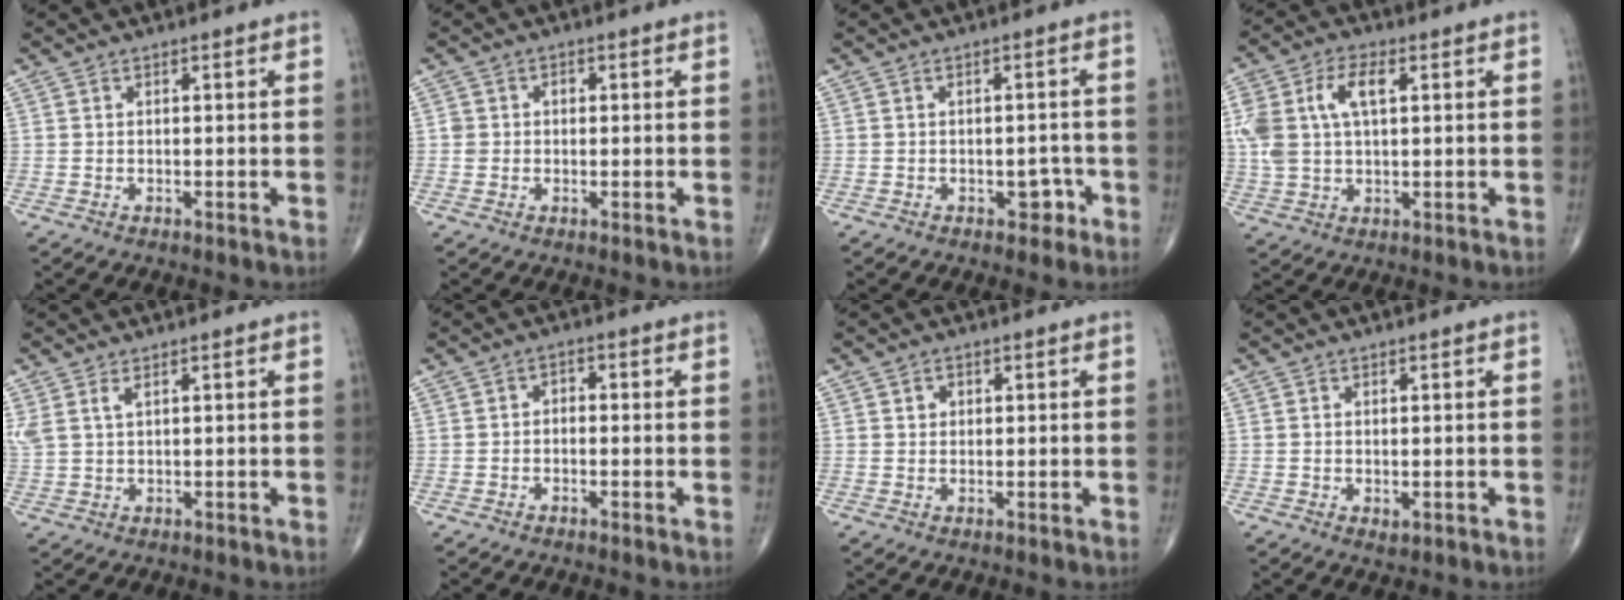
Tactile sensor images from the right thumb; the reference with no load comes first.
{"total": 2.3, "force": [0.1, 2.1, 0.9], "torque": [-0.004, 0.007, 0.001]}
{"total": 3.0, "force": [-1.4, 2.0, 1.8], "torque": [-0.002, 0.013, -0.018]}
{"total": 10.7, "force": [2.6, 5.6, 8.7], "torque": [-0.194, 0.018, 0.053]}
{"total": 3.3, "force": [1.7, 1.3, 2.5], "torque": [-0.065, 0.006, 0.045]}
{"total": 1.7, "force": [-0.4, 1.3, 1.1], "torque": [-0.003, 0.008, -0.015]}
{"total": 1.8, "force": [0.6, 1.5, 0.7], "torque": [-0.004, -0.002, 0.008]}
{"total": 1.1, "force": [-0.1, 0.7, 0.9], "torque": [-0.012, -0.004, 0.000]}